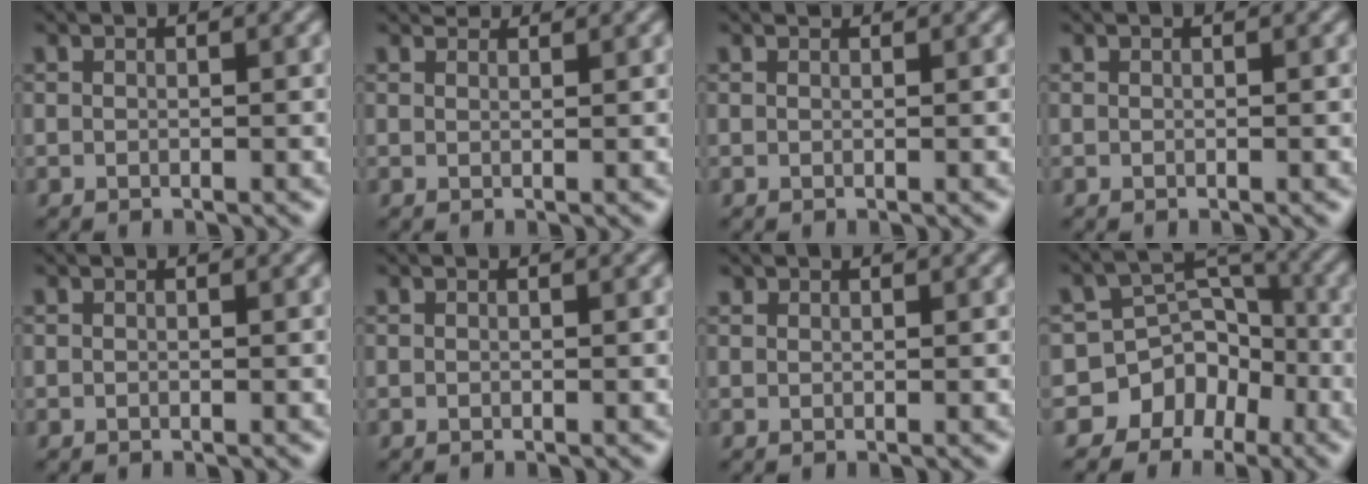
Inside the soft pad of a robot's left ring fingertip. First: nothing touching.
{"total": 1.8, "force": [1.7, 0.4, 0.4], "torque": [-0.018, -0.001, 0.022]}
{"total": 0.5, "force": [0.5, 0.0, 0.0], "torque": [-0.004, -0.003, 0.008]}
{"total": 0.0}
{"total": 0.0}
{"total": 0.0}
{"total": 0.6, "force": [0.6, 0.2, 0.0], "torque": [0.001, 0.000, 0.012]}
{"total": 9.3, "force": [-5.6, 7.4, 1.1], "torque": [0.007, 0.007, -0.101]}